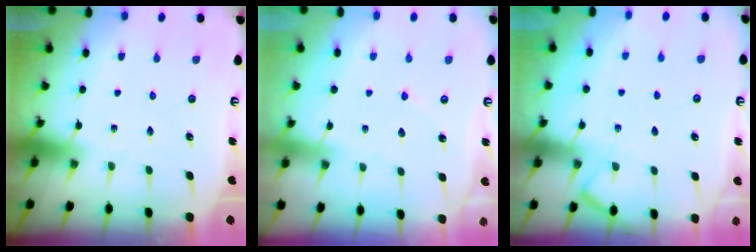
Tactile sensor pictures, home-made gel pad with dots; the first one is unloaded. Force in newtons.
{"total": 2.0, "press": 2.0, "slide": 0.2}
{"total": 5.5, "press": 5.4, "slide": 0.7}